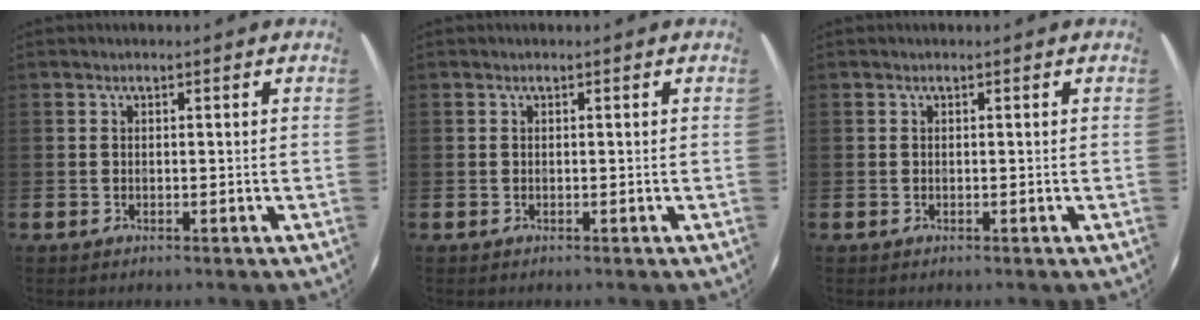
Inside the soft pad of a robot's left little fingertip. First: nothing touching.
{"total": 0.0}
{"total": 0.0}